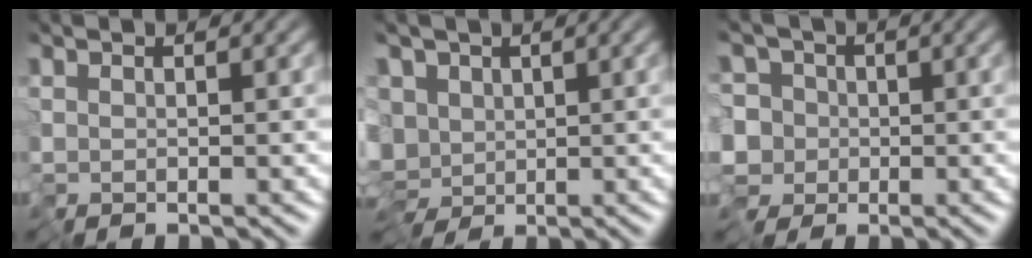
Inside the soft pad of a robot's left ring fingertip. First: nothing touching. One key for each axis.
{"total": 7.4, "fx": -1.4, "fy": 5.7, "fz": 4.6, "tx": -0.061, "ty": -0.014, "tz": -0.026}
{"total": 4.5, "fx": -1.1, "fy": 4.2, "fz": 1.1, "tx": -0.005, "ty": 0.012, "tz": -0.052}